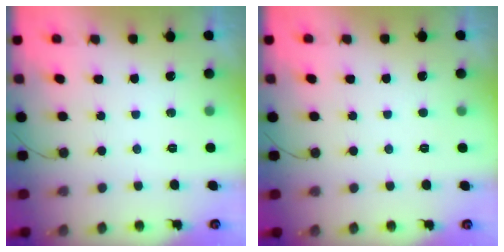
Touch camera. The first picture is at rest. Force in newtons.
{"total": 1.6, "press": 1.6, "slide": 0.1}